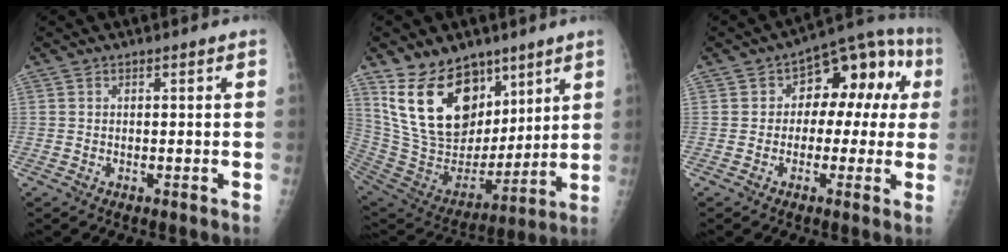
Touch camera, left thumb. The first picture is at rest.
{"total": 20.9, "force": [12.2, 12.8, 11.0], "torque": [-0.161, -0.061, 0.239]}
{"total": 12.2, "force": [1.1, 8.1, 9.1], "torque": [-0.059, 0.051, 0.001]}